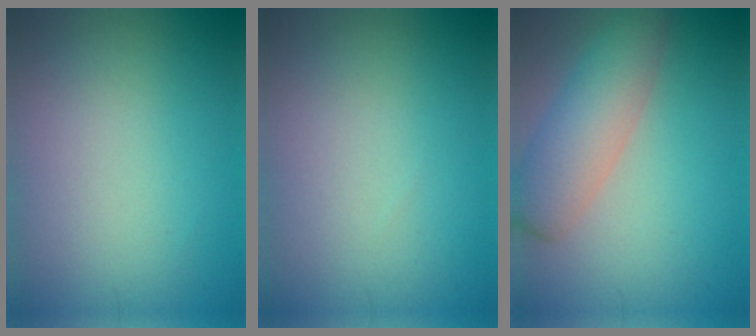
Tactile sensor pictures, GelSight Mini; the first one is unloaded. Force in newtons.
{"total": 0.0}
{"total": 5.1, "press": 5.1, "slide": 0.2}